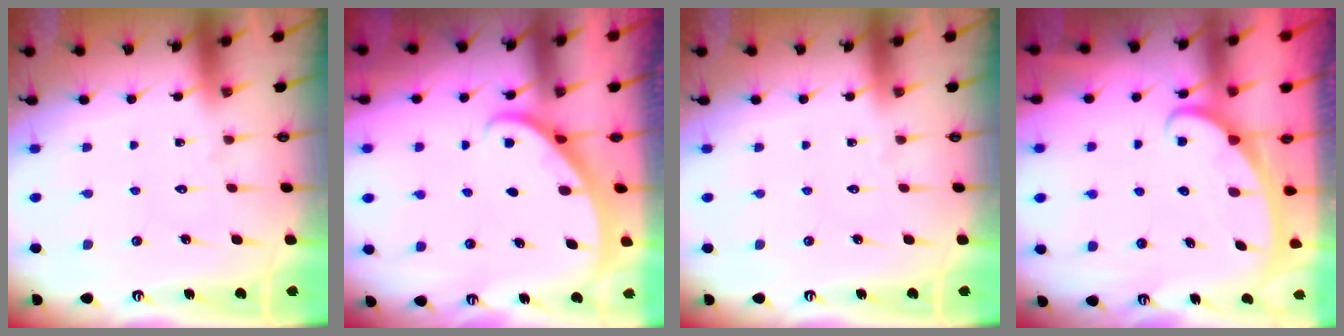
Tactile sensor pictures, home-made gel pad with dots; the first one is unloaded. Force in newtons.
{"total": 2.2, "press": 2.2, "slide": 0.1}
{"total": 0.0}
{"total": 2.3, "press": 2.3, "slide": 0.4}